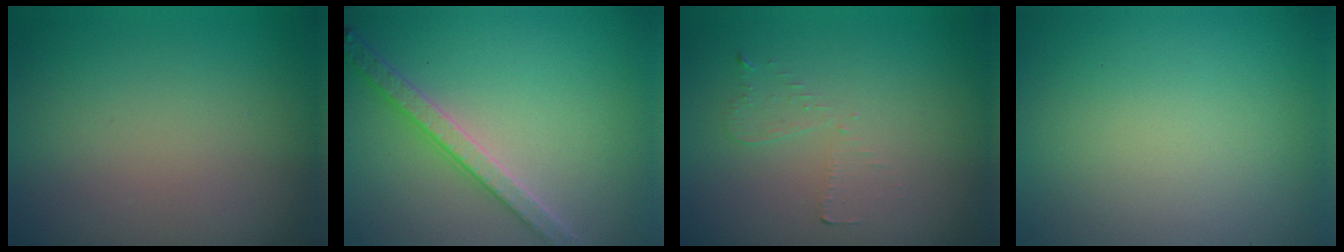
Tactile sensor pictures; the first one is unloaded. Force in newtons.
{"total": 3.6, "press": 3.2, "slide": 1.6}
{"total": 0.9, "press": 0.8, "slide": 0.4}
{"total": 0.0}